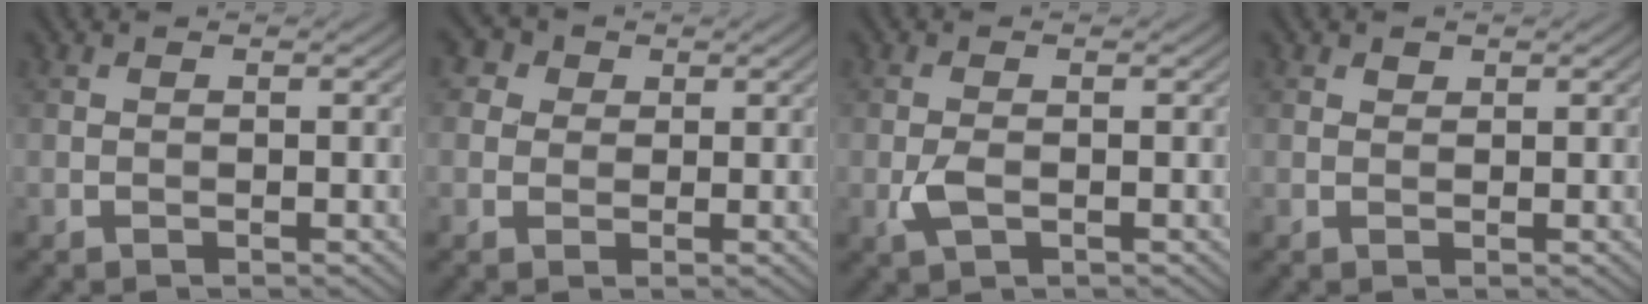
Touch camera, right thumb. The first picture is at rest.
{"total": 4.1, "force": [1.7, 3.4, 1.5], "torque": [-0.050, -0.001, 0.017]}
{"total": 2.4, "force": [-0.7, 1.1, 2.0], "torque": [-0.048, -0.003, -0.015]}
{"total": 0.7, "force": [0.6, 0.4, 0.2], "torque": [-0.003, 0.000, 0.011]}